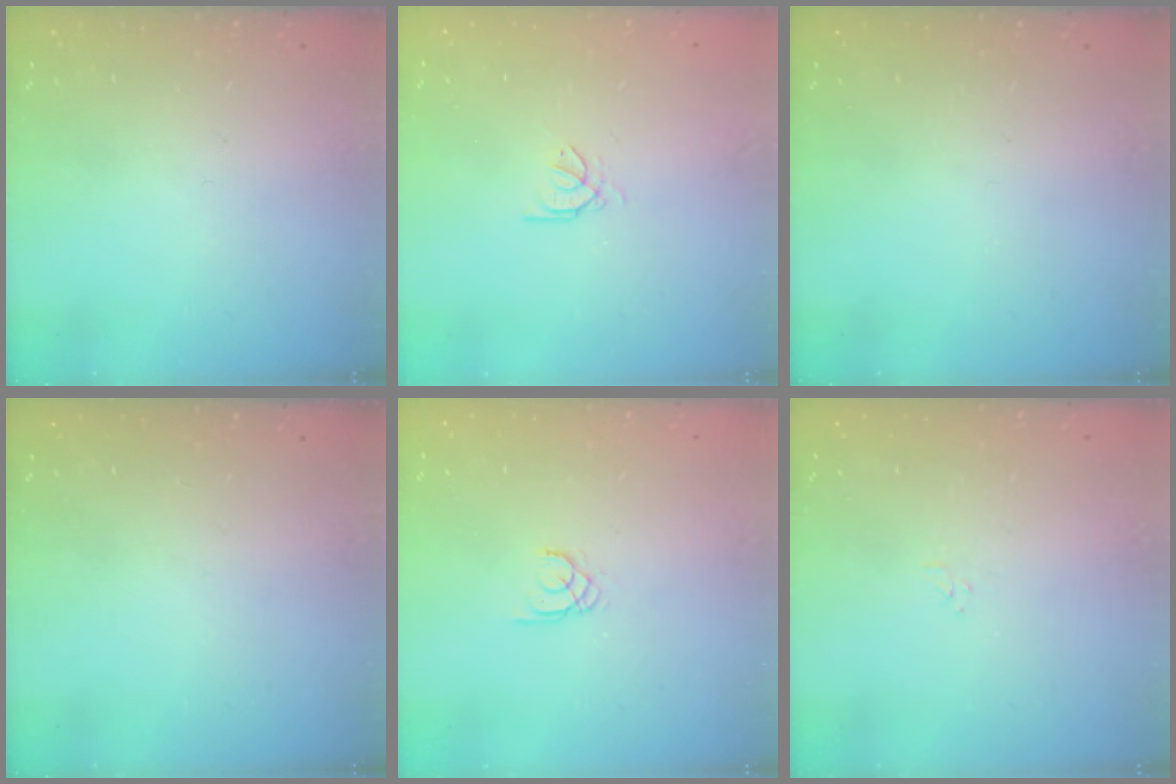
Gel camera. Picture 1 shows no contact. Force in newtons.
{"total": 0.7, "press": 0.6, "slide": 0.4}
{"total": 0.0}
{"total": 0.0}
{"total": 1.3, "press": 1.3, "slide": 0.1}
{"total": 2.9, "press": 2.9, "slide": 0.3}